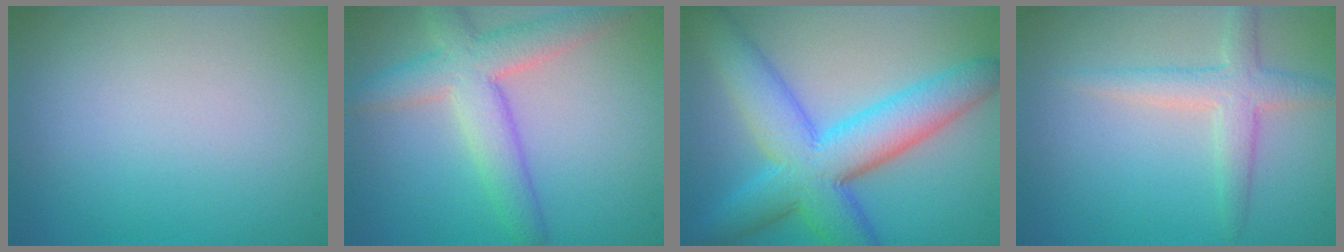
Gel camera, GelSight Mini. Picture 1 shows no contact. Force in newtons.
{"total": 5.7, "press": 5.7, "slide": 0.4}
{"total": 9.3, "press": 9.3, "slide": 0.1}
{"total": 3.0, "press": 3.0, "slide": 0.1}